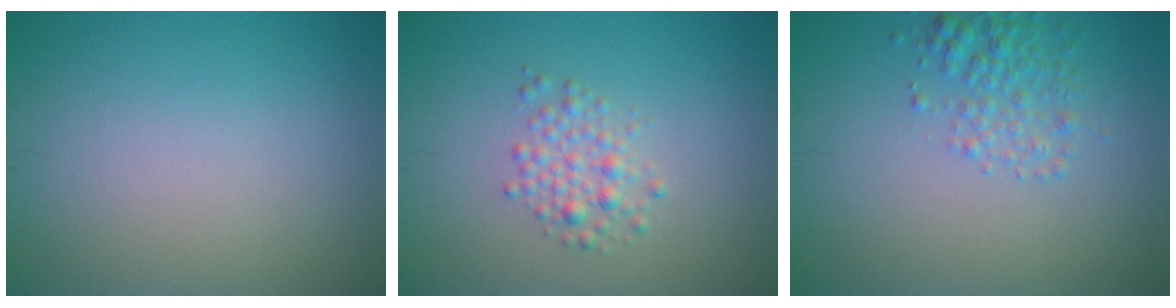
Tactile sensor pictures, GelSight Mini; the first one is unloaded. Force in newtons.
{"total": 2.2, "press": 2.2, "slide": 0.1}
{"total": 2.5, "press": 2.5, "slide": 0.1}